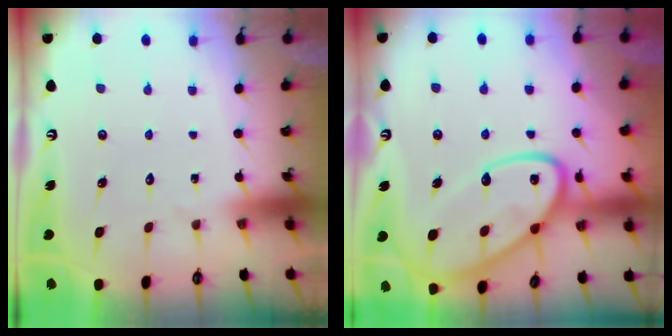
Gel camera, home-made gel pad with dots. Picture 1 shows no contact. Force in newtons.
{"total": 19.1, "press": 19.1, "slide": 1.7}